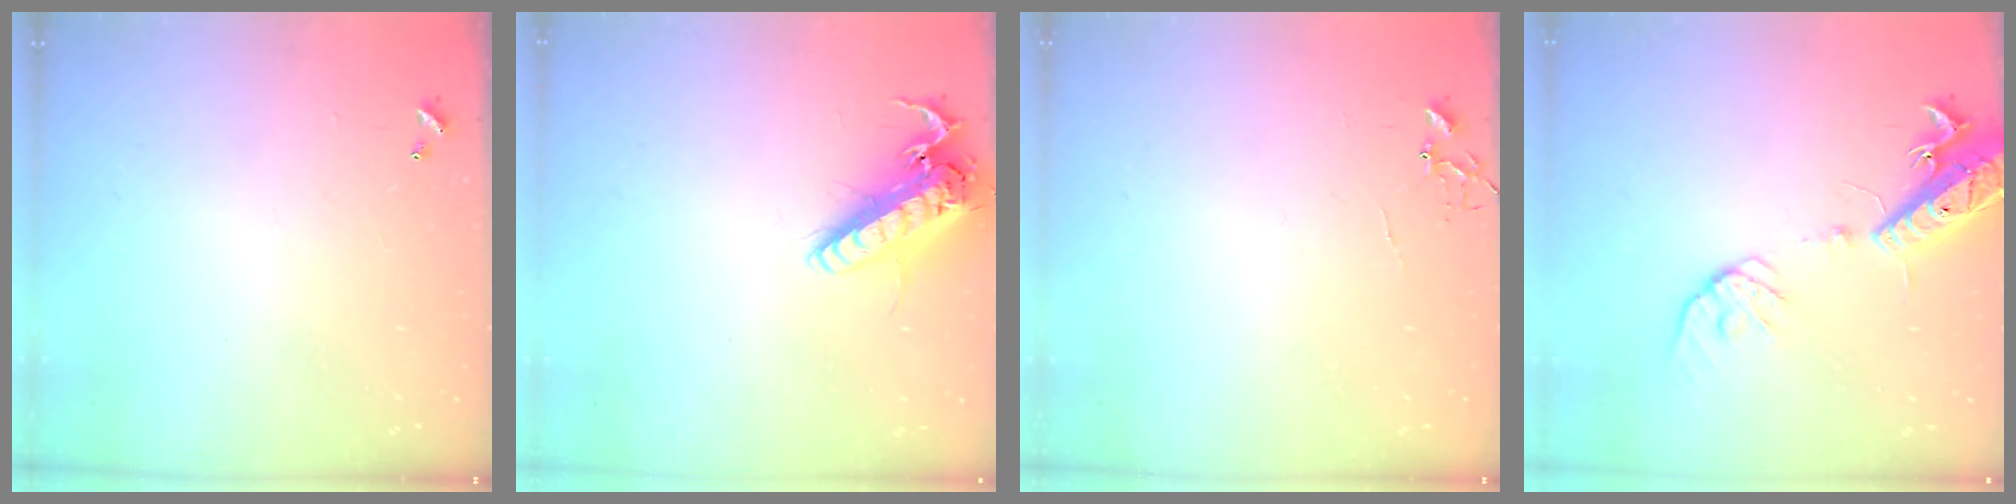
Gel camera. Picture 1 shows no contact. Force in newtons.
{"total": 17.4, "press": 17.1, "slide": 3.3}
{"total": 4.3, "press": 4.3, "slide": 0.3}
{"total": 16.0, "press": 15.7, "slide": 3.3}